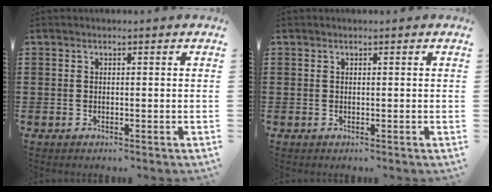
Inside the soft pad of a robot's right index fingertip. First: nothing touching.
{"total": 0.0}